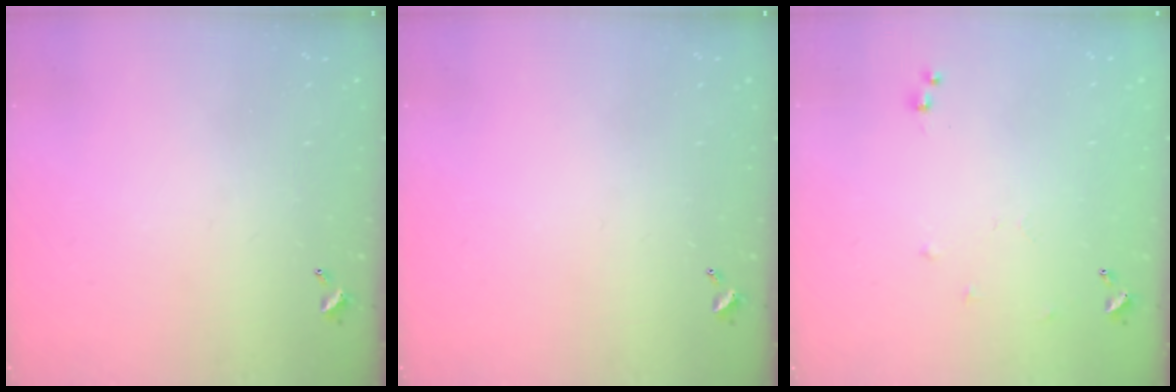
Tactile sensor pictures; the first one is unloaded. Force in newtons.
{"total": 0.0}
{"total": 6.3, "press": 6.3, "slide": 0.7}